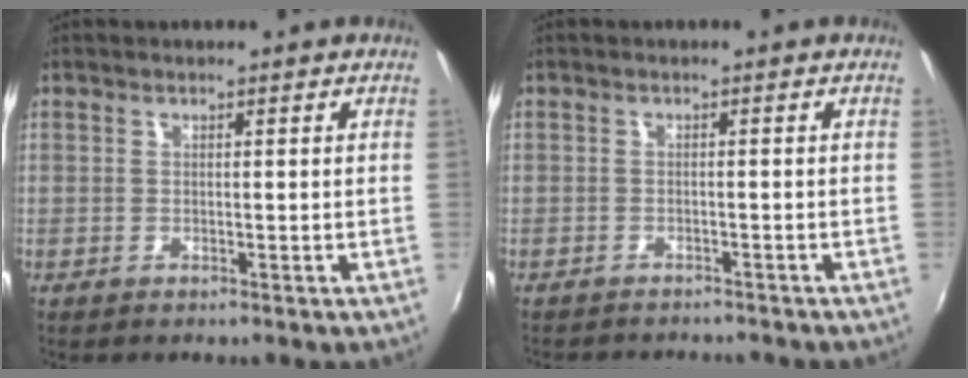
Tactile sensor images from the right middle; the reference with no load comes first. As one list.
[{"total": 5.1, "force": [-4.8, 1.0, 1.5], "torque": [-0.043, -0.010, -0.069]}]